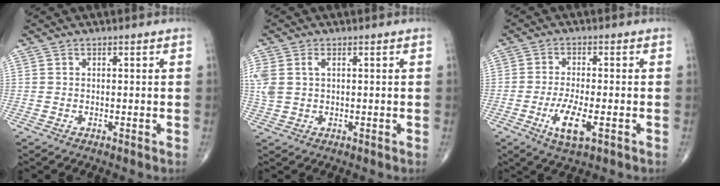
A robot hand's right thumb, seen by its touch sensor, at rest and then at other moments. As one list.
[{"total": 6.3, "force": [1.4, 4.1, 4.7], "torque": [-0.134, 0.013, 0.036]}, {"total": 7.0, "force": [-2.5, 2.2, 6.2], "torque": [-0.122, -0.002, -0.042]}]